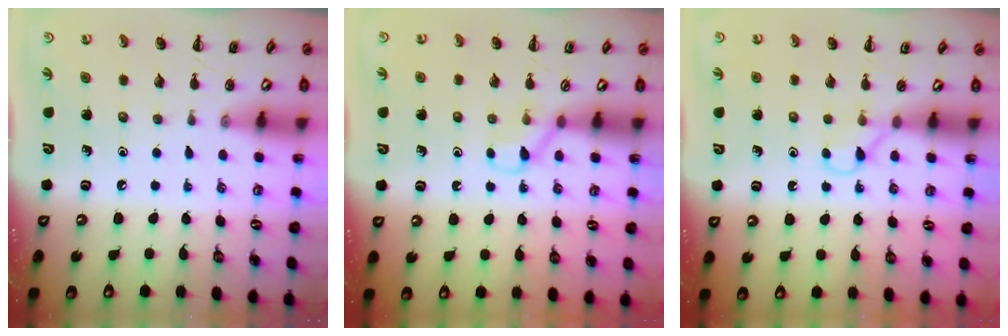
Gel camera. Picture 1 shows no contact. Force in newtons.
{"total": 4.0, "press": 3.7, "slide": 1.5}
{"total": 2.9, "press": 2.8, "slide": 1.0}